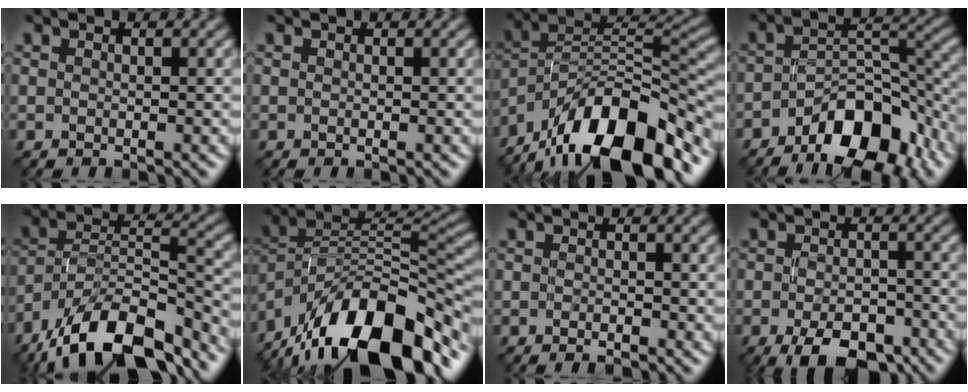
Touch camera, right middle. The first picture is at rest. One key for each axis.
{"total": 0.0}
{"total": 15.5, "fx": -10.5, "fy": 6.3, "fz": 9.5, "tx": -0.170, "ty": 0.024, "tz": -0.194}
{"total": 10.2, "fx": -6.7, "fy": 4.0, "fz": 6.5, "tx": -0.098, "ty": 0.005, "tz": -0.115}
{"total": 13.6, "fx": -10.4, "fy": 4.5, "fz": 7.5, "tx": -0.132, "ty": 0.015, "tz": -0.190}
{"total": 16.6, "fx": -10.3, "fy": 7.5, "fz": 10.6, "tx": -0.201, "ty": 0.020, "tz": -0.181}
{"total": 1.1, "fx": -0.7, "fy": 0.3, "fz": 0.7, "tx": -0.012, "ty": -0.002, "tz": -0.014}
{"total": 6.2, "fx": -4.0, "fy": 2.8, "fz": 3.9, "tx": -0.059, "ty": -0.009, "tz": -0.066}